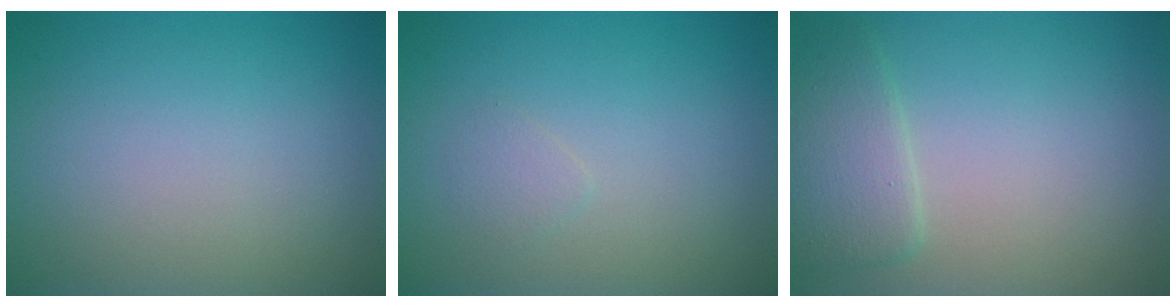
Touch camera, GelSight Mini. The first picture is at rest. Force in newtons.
{"total": 0.8, "press": 0.8, "slide": 0.1}
{"total": 2.8, "press": 2.8, "slide": 0.2}